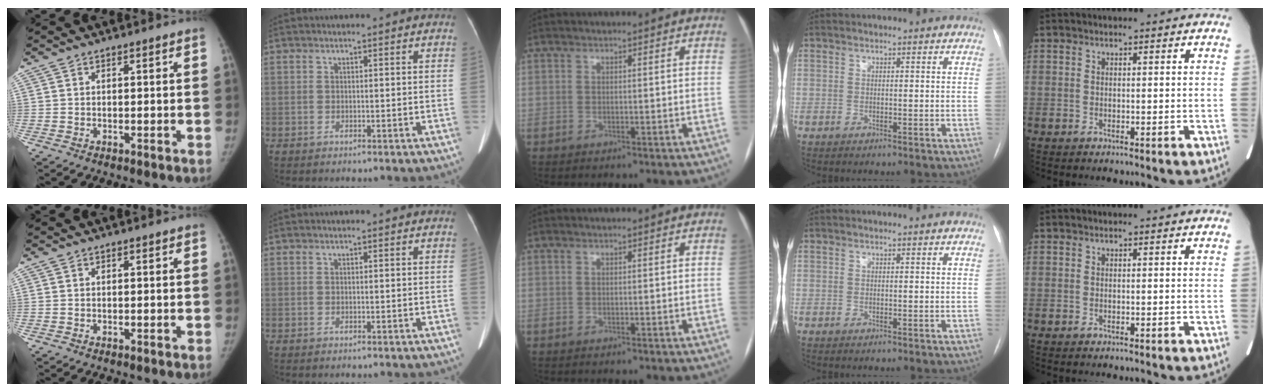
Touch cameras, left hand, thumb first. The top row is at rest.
{}